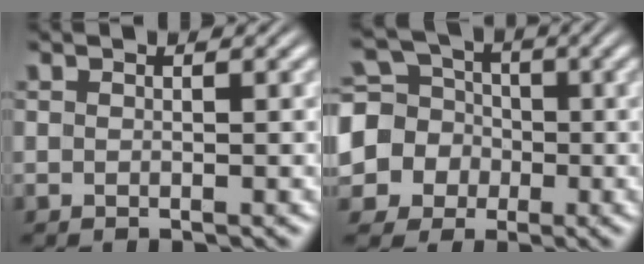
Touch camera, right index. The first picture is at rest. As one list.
[{"total": 13.0, "force": [-1.8, 12.2, 3.9], "torque": [-0.130, -0.047, -0.036]}]